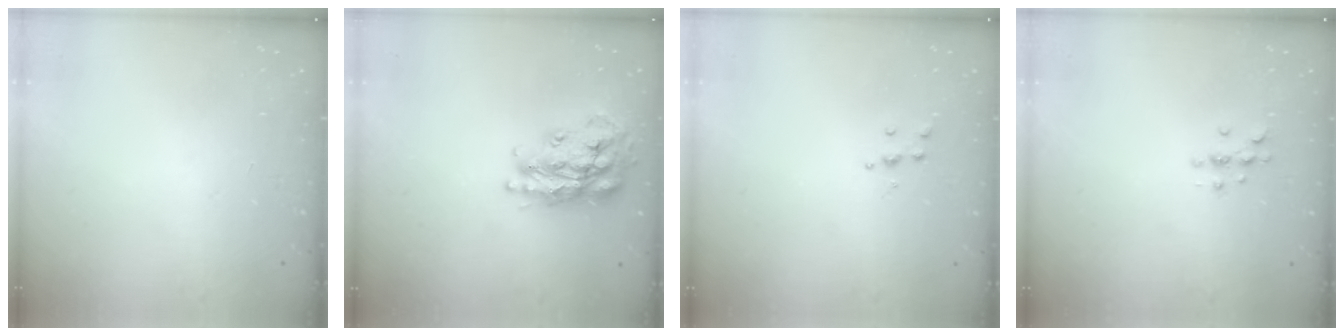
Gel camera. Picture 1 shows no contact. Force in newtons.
{"total": 19.5, "press": 19.5, "slide": 1.8}
{"total": 3.9, "press": 3.8, "slide": 0.4}
{"total": 4.2, "press": 4.2, "slide": 0.5}